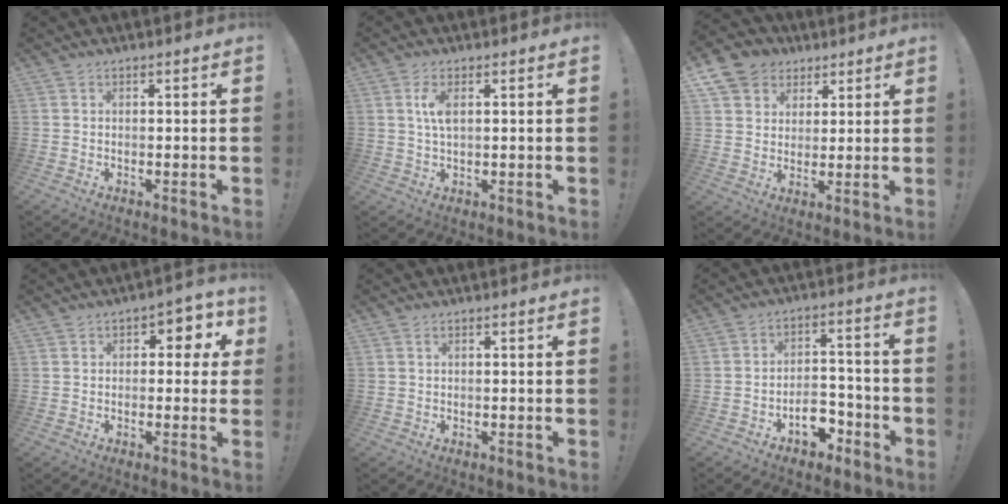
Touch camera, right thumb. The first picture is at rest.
{"total": 4.6, "force": [1.2, 1.7, 4.0], "torque": [-0.073, -0.004, 0.015]}
{"total": 9.6, "force": [4.7, 8.0, 2.3], "torque": [-0.032, -0.026, 0.096]}
{"total": 4.6, "force": [1.2, 3.2, 3.1], "torque": [-0.026, -0.005, 0.014]}
{"total": 0.5, "force": [0.1, 0.0, 0.5], "torque": [-0.014, 0.002, 0.002]}
{"total": 8.8, "force": [-4.7, 5.7, 4.8], "torque": [-0.062, 0.042, -0.076]}